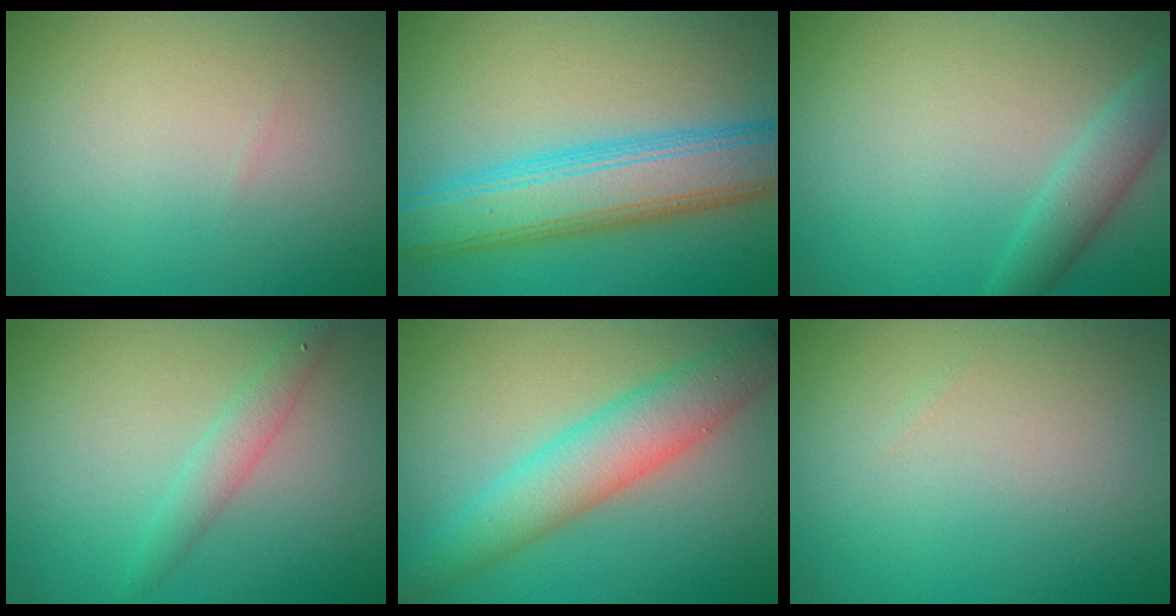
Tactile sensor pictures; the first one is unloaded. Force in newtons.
{"total": 8.0, "press": 8.0, "slide": 0.0}
{"total": 2.6, "press": 2.6, "slide": 0.1}
{"total": 1.9, "press": 1.9, "slide": 0.1}
{"total": 5.8, "press": 5.8, "slide": 0.3}
{"total": 0.0}